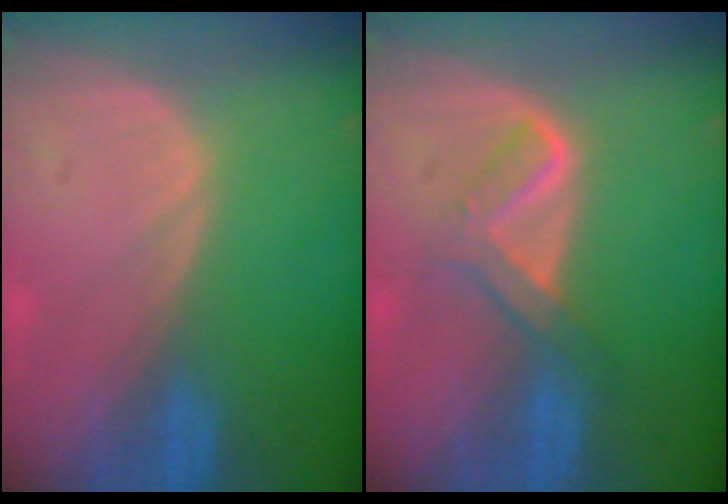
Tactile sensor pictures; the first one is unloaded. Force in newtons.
{"total": 4.4, "press": 4.4, "slide": 0.4}